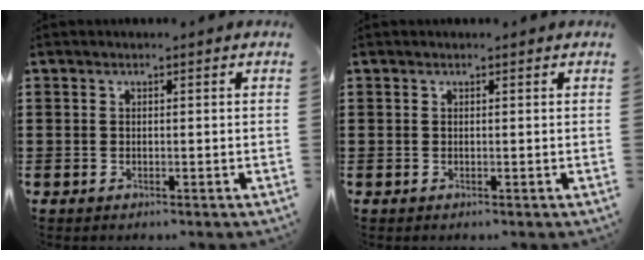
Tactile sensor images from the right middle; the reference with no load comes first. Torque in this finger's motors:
{"motor_torque": [0.10, -0.13, 0.04, 0.02]}